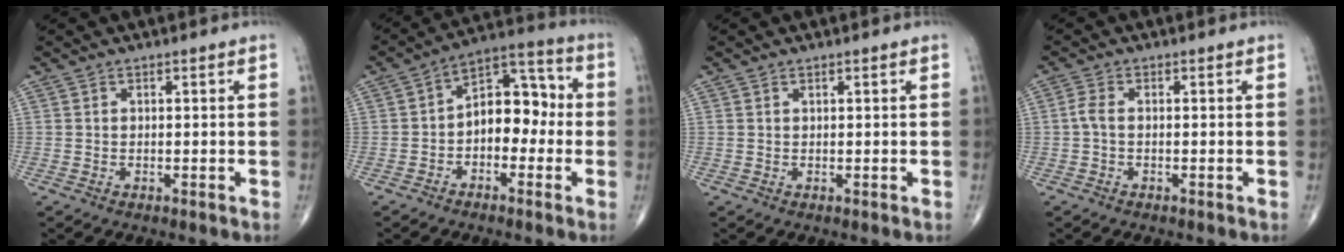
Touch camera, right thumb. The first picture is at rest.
{"total": 10.7, "force": [-1.3, 6.9, 8.1], "torque": [-0.088, 0.043, -0.038]}
{"total": 0.0}
{"total": 2.0, "force": [-0.3, 0.9, 1.8], "torque": [-0.044, 0.000, -0.012]}